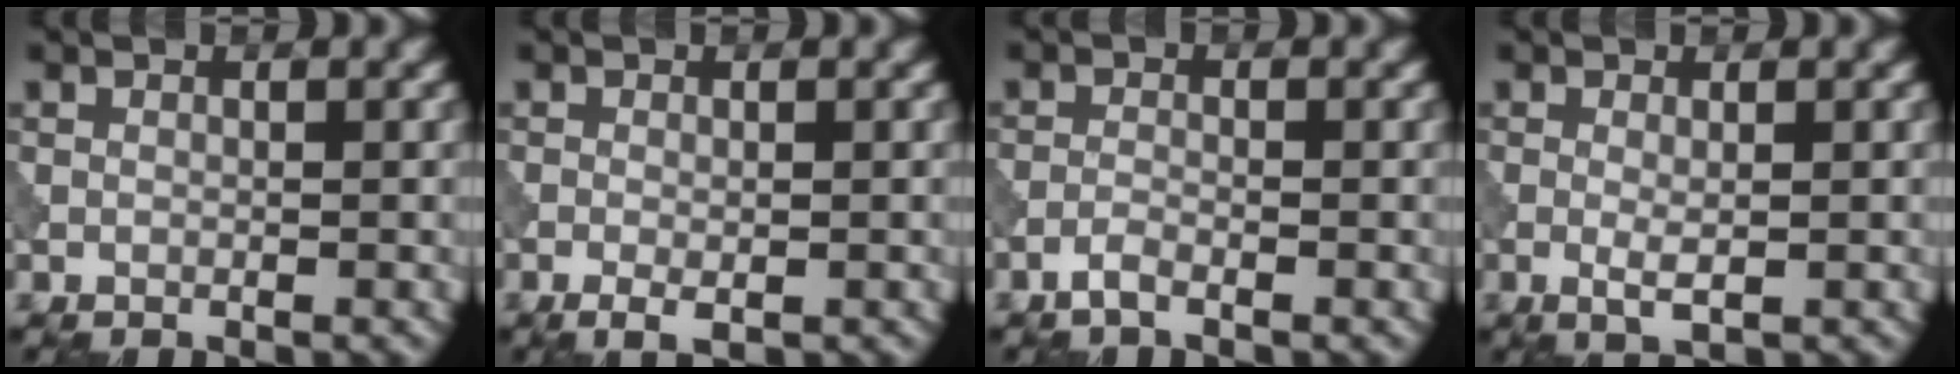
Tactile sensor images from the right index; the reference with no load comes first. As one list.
[{"total": 1.6, "force": [-0.6, 0.5, 1.4], "torque": [-0.025, -0.004, -0.010]}, {"total": 1.2, "force": [-0.9, 0.2, 0.8], "torque": [-0.017, 0.003, -0.023]}, {"total": 1.5, "force": [-0.2, 0.3, 1.5], "torque": [-0.030, -0.004, -0.004]}]